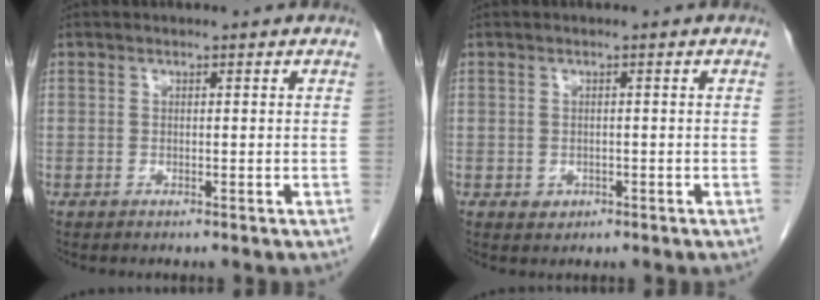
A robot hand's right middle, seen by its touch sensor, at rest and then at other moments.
{"total": 1.3, "force": [-0.4, 1.1, 0.4], "torque": [-0.008, 0.003, 0.001]}